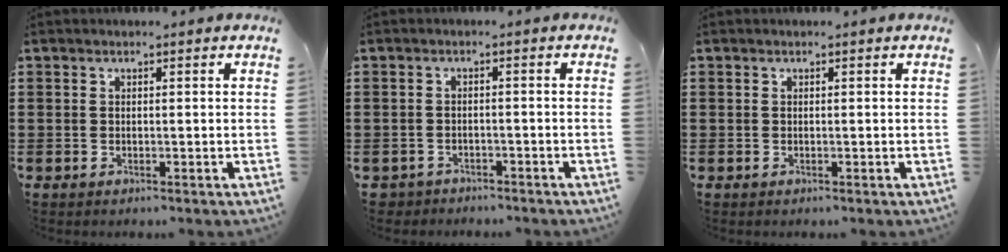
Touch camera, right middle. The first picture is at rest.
{"total": 2.0, "force": [-1.9, 0.5, -0.2], "torque": [-0.004, -0.003, -0.044]}
{"total": 0.0}